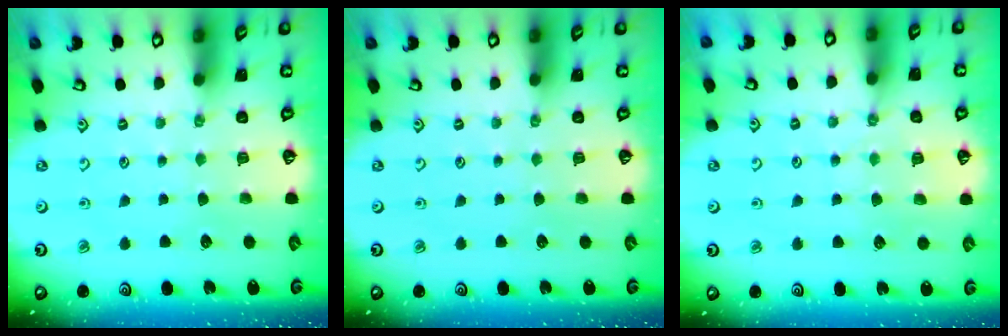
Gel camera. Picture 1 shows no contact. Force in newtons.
{"total": 0.0}
{"total": 3.9, "press": 3.9, "slide": 0.7}